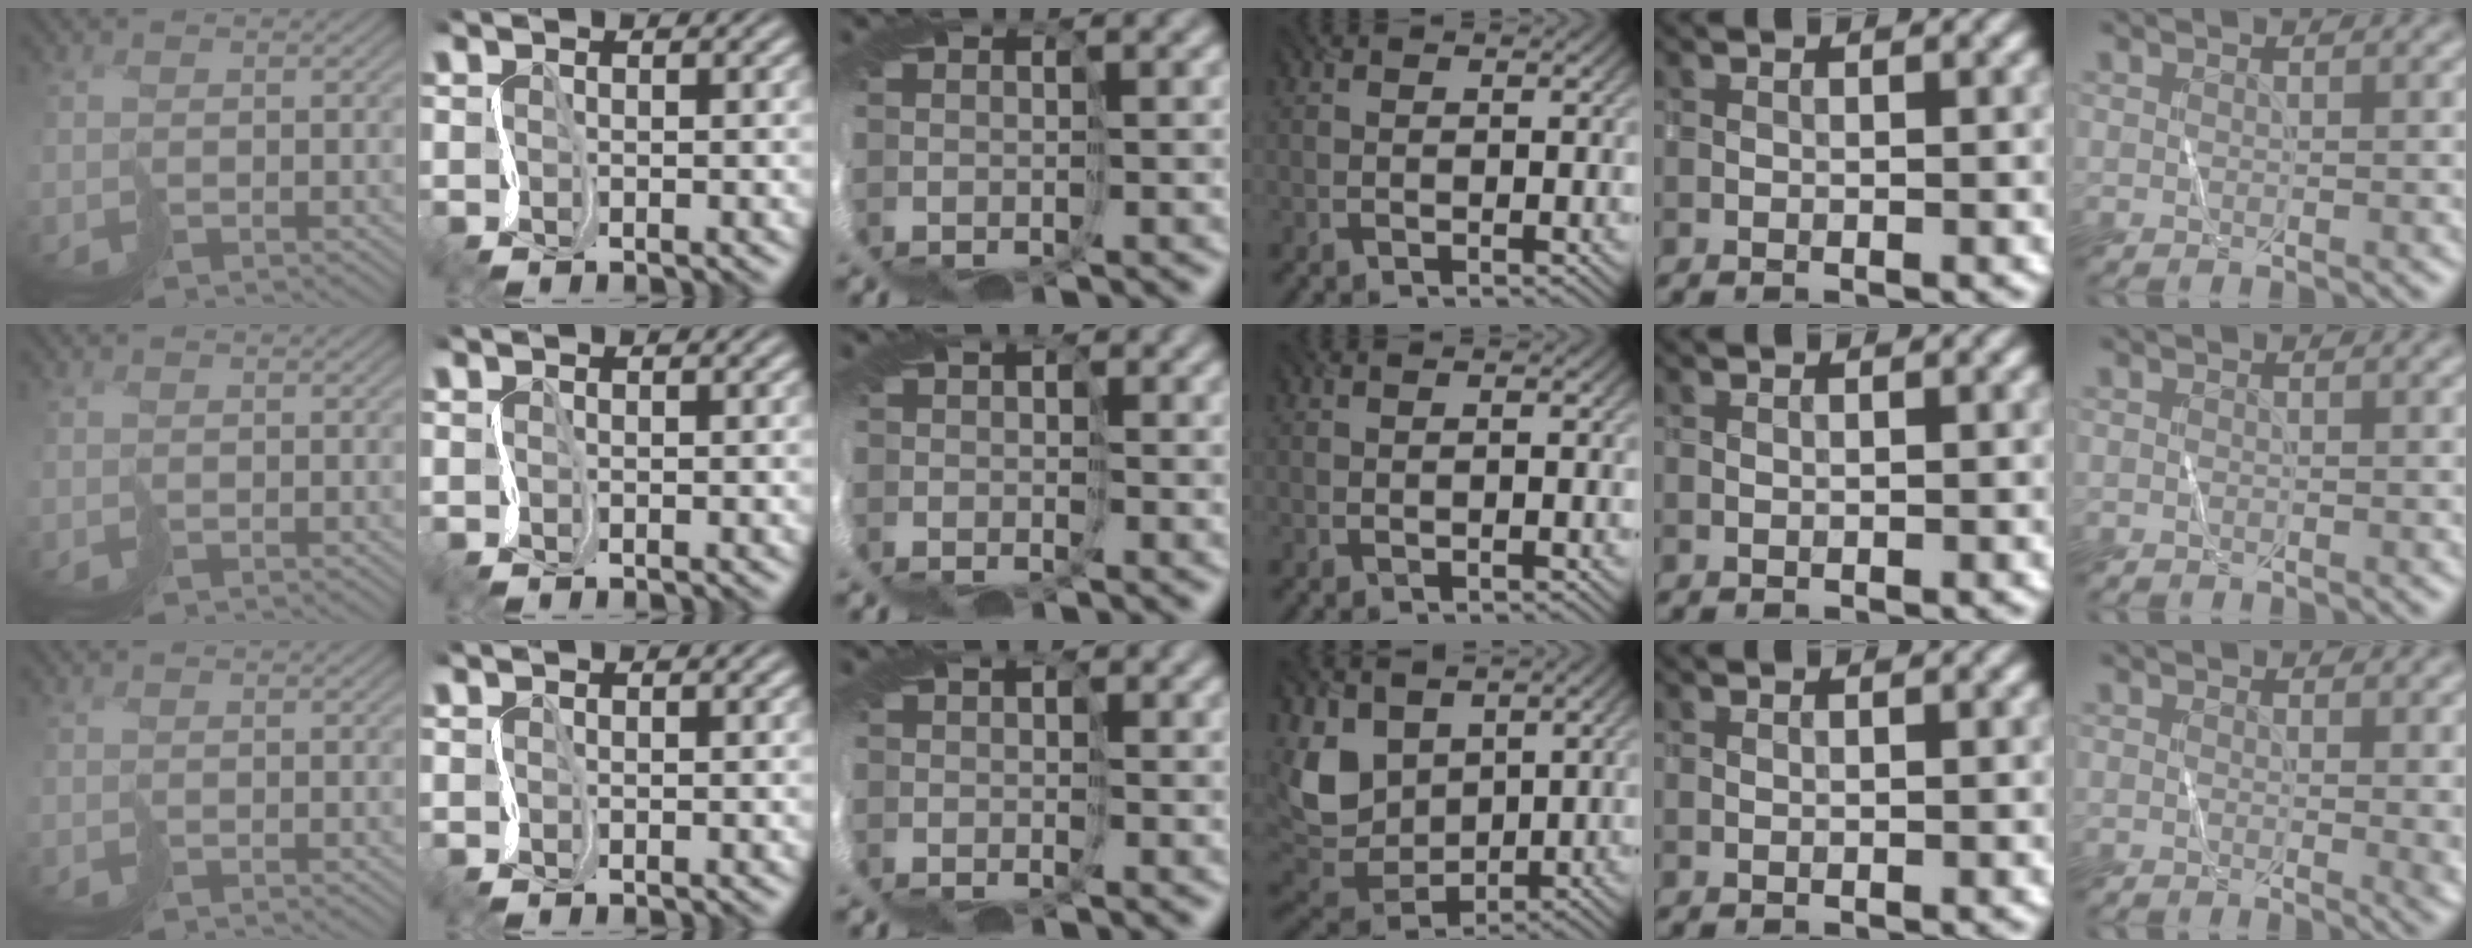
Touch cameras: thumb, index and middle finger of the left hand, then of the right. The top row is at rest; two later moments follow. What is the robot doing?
{"motion": "cut", "object": "tape"}